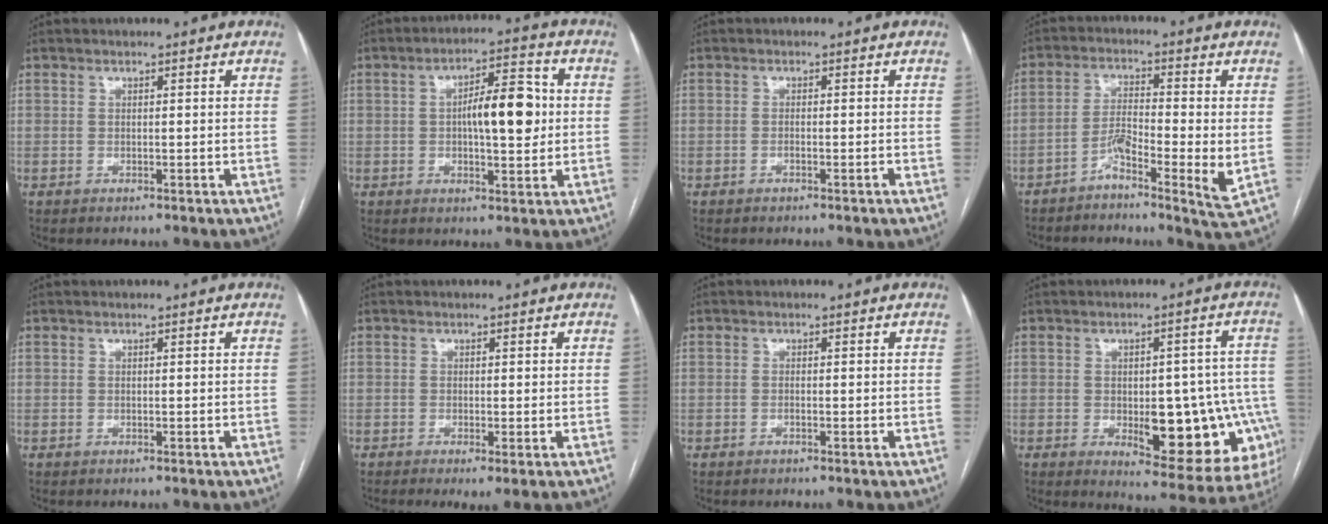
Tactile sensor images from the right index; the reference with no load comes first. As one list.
[{"total": 9.6, "force": [0.5, 2.8, 9.1], "torque": [-0.143, 0.017, 0.008]}, {"total": 1.0, "force": [-0.6, 0.0, 0.8], "torque": [-0.017, 0.001, -0.007]}, {"total": 6.7, "force": [-2.4, 0.7, 6.2], "torque": [-0.112, 0.007, -0.044]}, {"total": 0.0}, {"total": 2.3, "force": [-0.9, 0.4, 2.1], "torque": [-0.032, -0.008, -0.011]}, {"total": 0.6, "force": [-0.2, 0.0, 0.5], "torque": [-0.011, 0.001, 0.000]}, {"total": 17.2, "force": [-4.4, 7.0, 15.0], "torque": [-0.119, 0.025, -0.032]}]